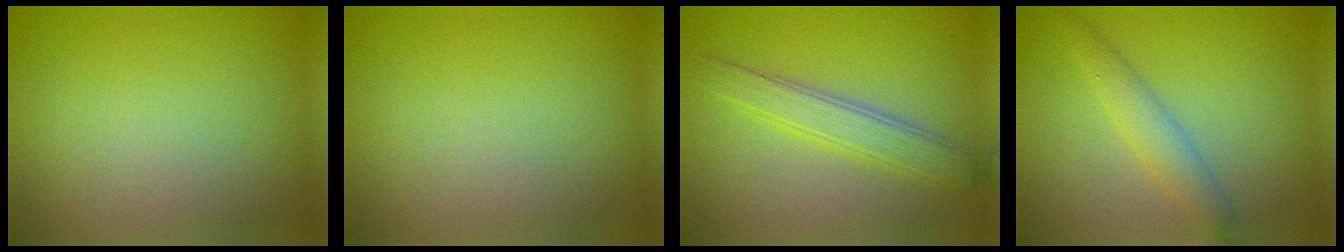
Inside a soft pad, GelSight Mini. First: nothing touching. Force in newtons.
{"total": 0.0}
{"total": 3.8, "press": 3.8, "slide": 0.1}
{"total": 2.9, "press": 2.9, "slide": 0.1}